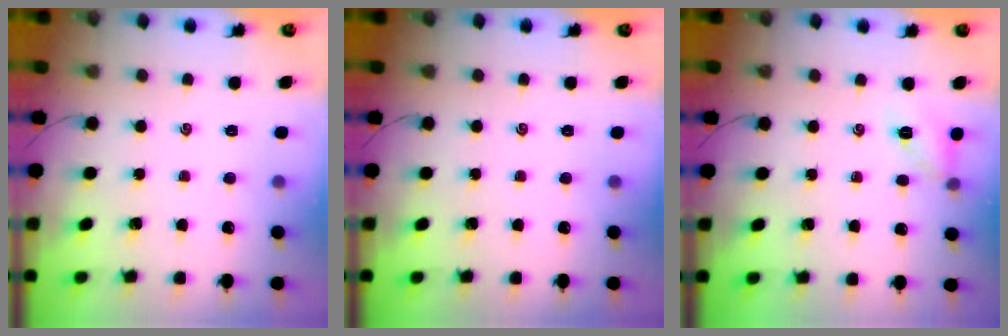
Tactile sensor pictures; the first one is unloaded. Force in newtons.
{"total": 0.0}
{"total": 7.2, "press": 7.1, "slide": 0.9}